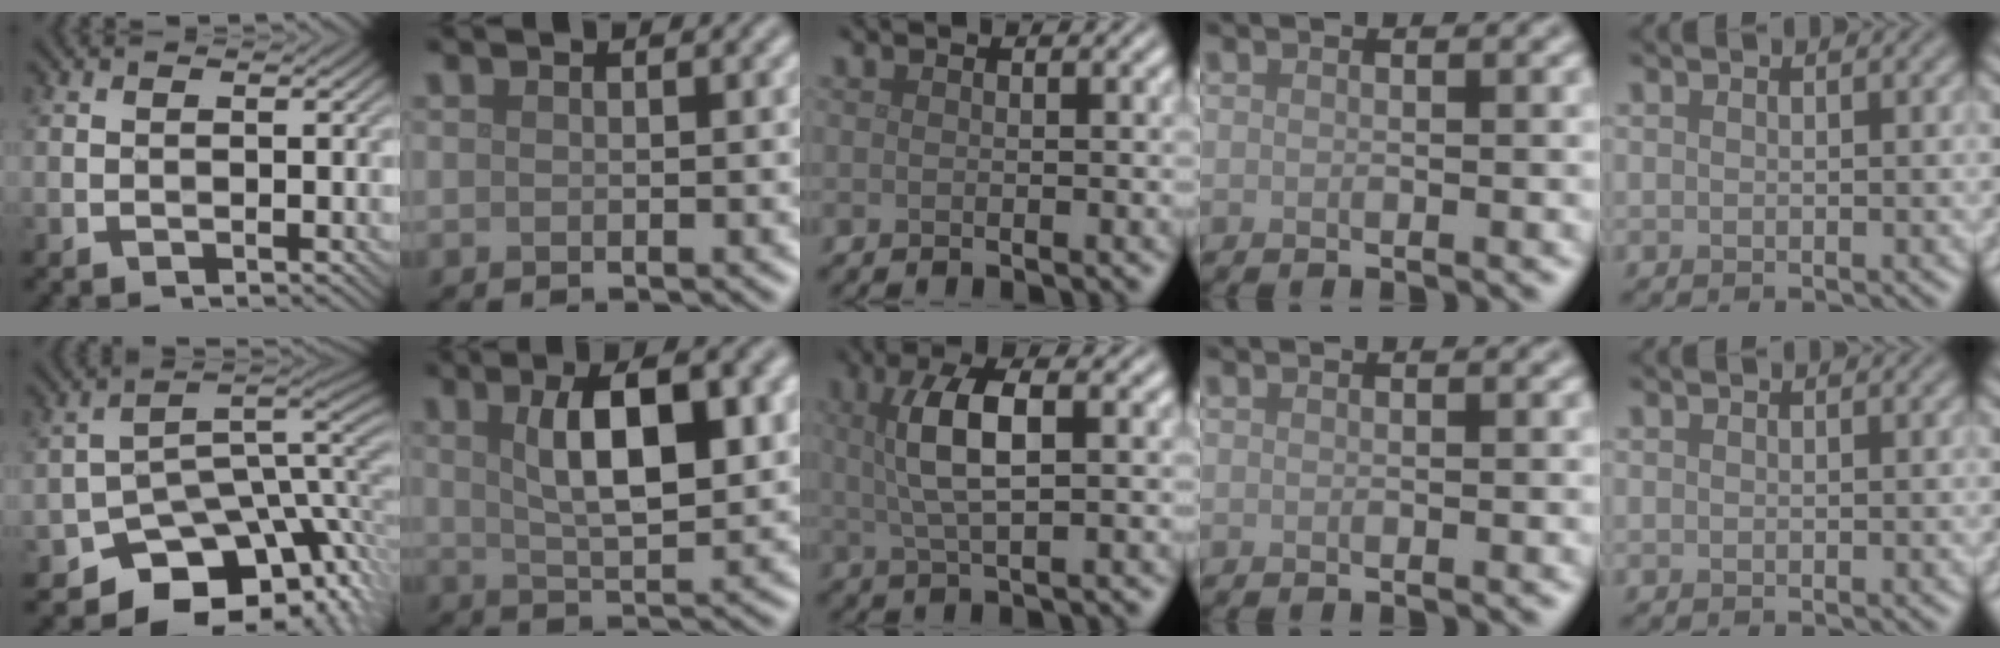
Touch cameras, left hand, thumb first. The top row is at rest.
{"thumb": {"total": 11.3, "force": [-6.0, 7.5, 6.0], "torque": [-0.079, -0.025, -0.091]}, "index": {"total": 8.4, "force": [2.3, 3.0, 7.5], "torque": [-0.118, 0.008, 0.038]}, "middle": {"total": 5.3, "force": [1.1, 1.7, 4.9], "torque": [-0.096, 0.009, 0.018]}}